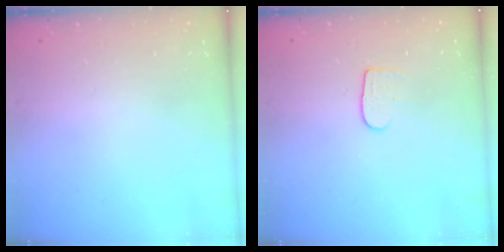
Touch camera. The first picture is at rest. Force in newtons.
{"total": 5.1, "press": 5.1, "slide": 0.4}